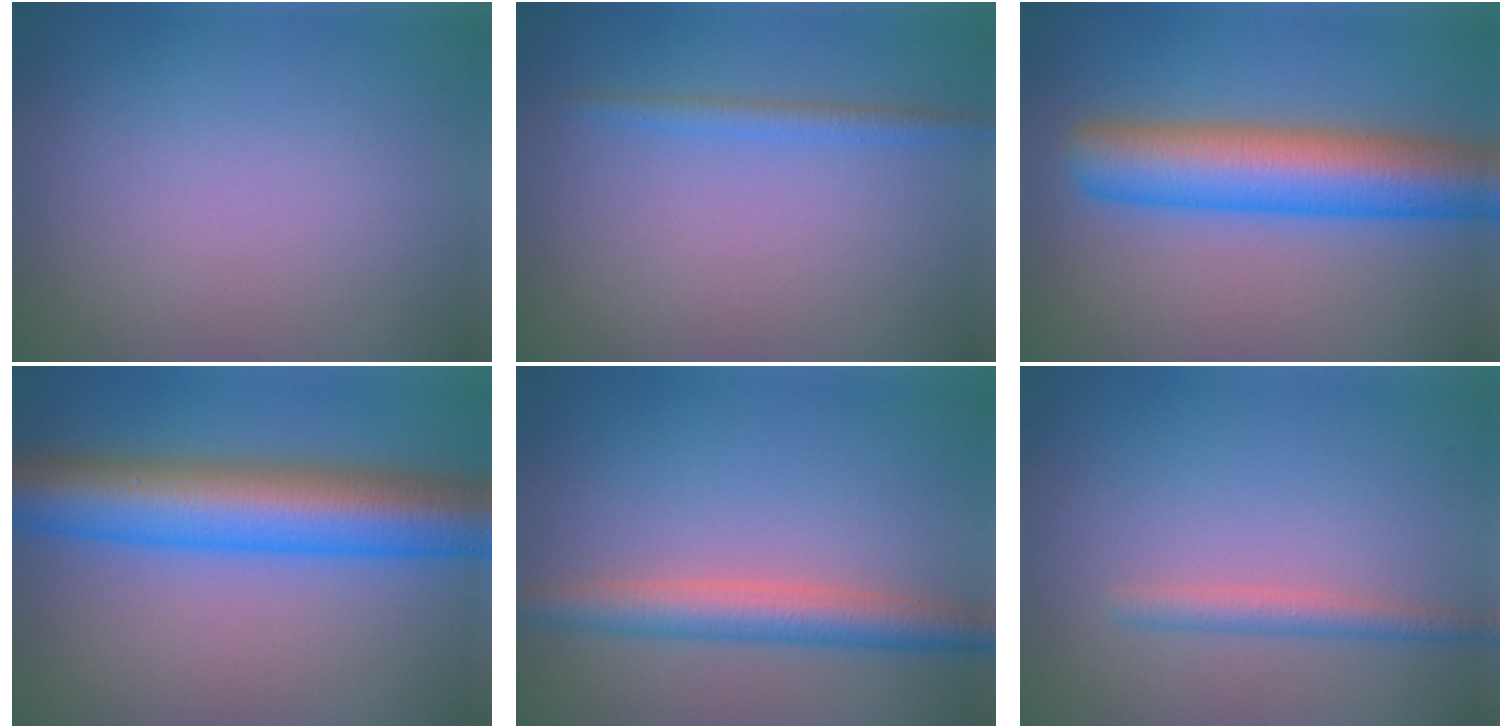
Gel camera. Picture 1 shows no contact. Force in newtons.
{"total": 1.6, "press": 1.6, "slide": 0.1}
{"total": 9.0, "press": 9.0, "slide": 0.2}
{"total": 10.5, "press": 10.4, "slide": 0.2}
{"total": 4.1, "press": 4.1, "slide": 0.1}
{"total": 1.8, "press": 1.8, "slide": 0.1}